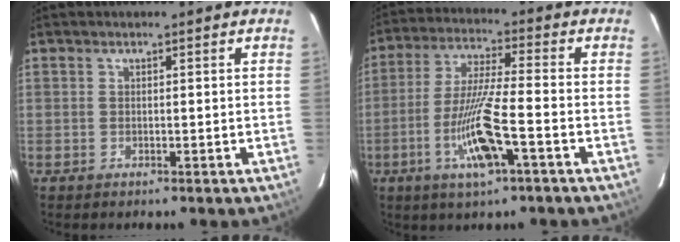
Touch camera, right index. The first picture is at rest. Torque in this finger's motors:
{"motor_torque": [0.10, -0.17, 0.22, 0.11]}